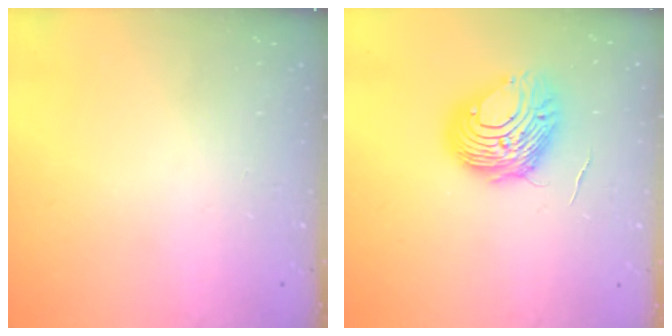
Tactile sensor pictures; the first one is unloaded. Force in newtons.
{"total": 9.6, "press": 9.6, "slide": 0.8}